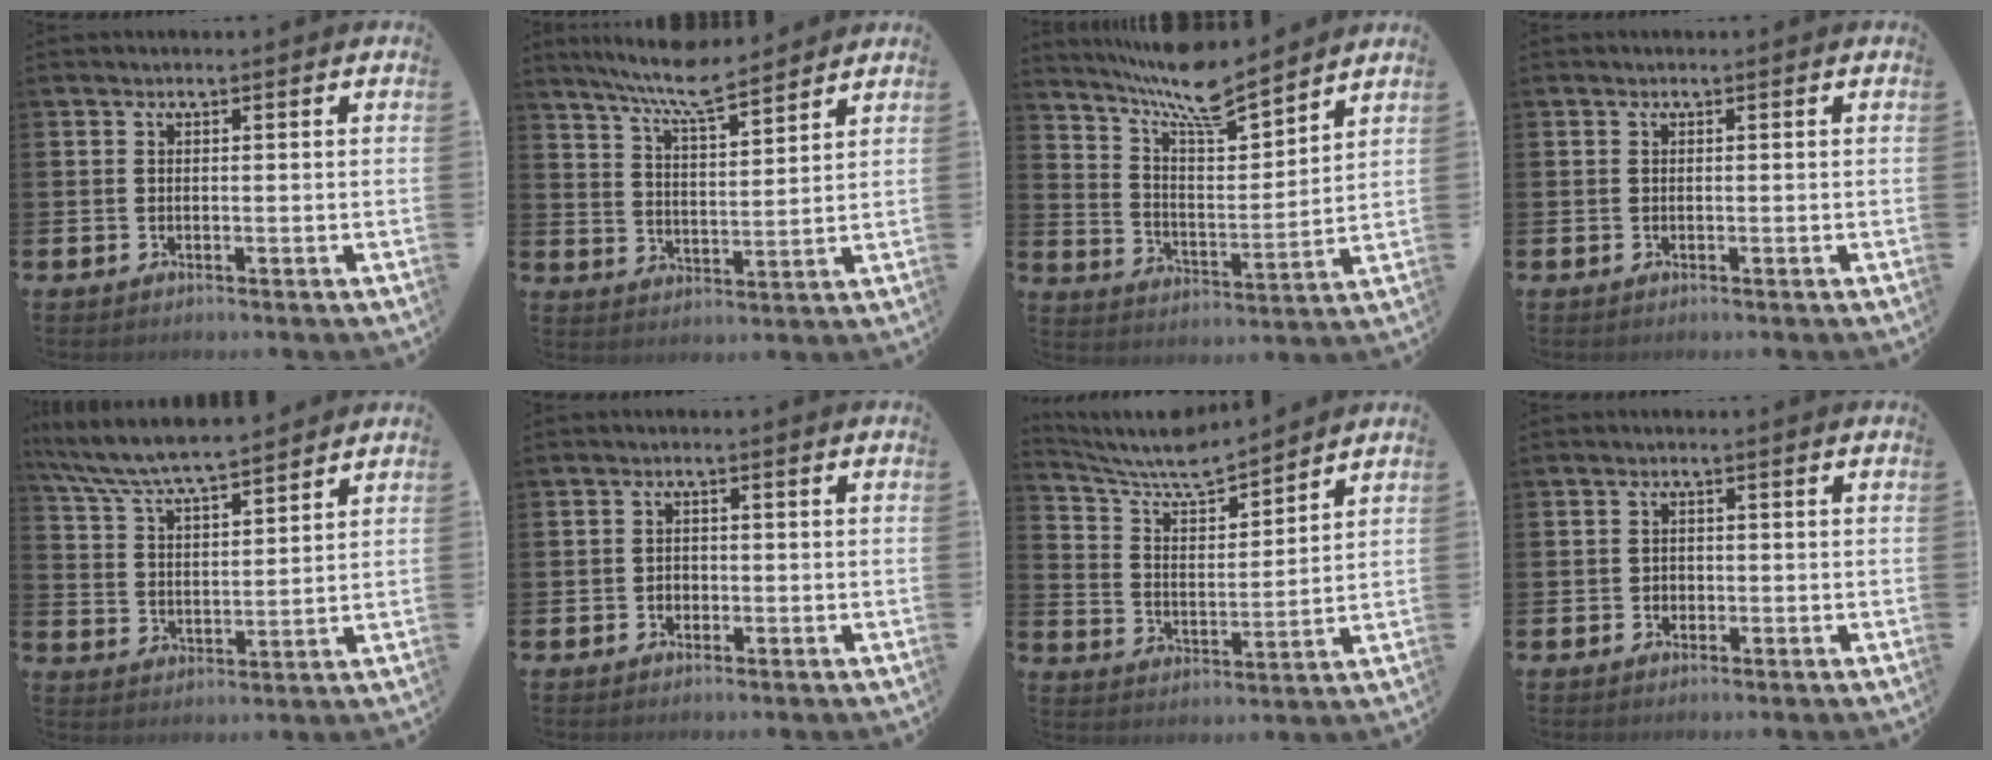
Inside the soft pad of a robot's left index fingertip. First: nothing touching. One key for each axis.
{"total": 8.2, "fx": 7.5, "fy": 0.7, "fz": 3.1, "tx": -0.087, "ty": -0.036, "tz": 0.135}
{"total": 9.5, "fx": 8.7, "fy": 1.4, "fz": 3.5, "tx": -0.096, "ty": -0.058, "tz": 0.153}
{"total": 0.0}
{"total": 7.2, "fx": 6.9, "fy": 0.6, "fz": 2.0, "tx": -0.066, "ty": -0.042, "tz": 0.122}
{"total": 1.3, "fx": -0.3, "fy": 1.2, "fz": 0.5, "tx": 0.000, "ty": 0.002, "tz": -0.011}
{"total": 7.7, "fx": 7.3, "fy": 1.1, "fz": 2.3, "tx": -0.078, "ty": -0.050, "tz": 0.128}
{"total": 1.1, "fx": -0.1, "fy": 1.1, "fz": 0.3, "tx": 0.002, "ty": 0.003, "tz": -0.007}